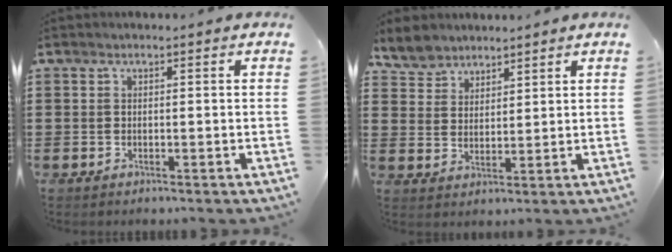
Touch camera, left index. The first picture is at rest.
{"total": 4.6, "force": [4.0, 2.2, 0.2], "torque": [-0.027, -0.005, 0.076]}